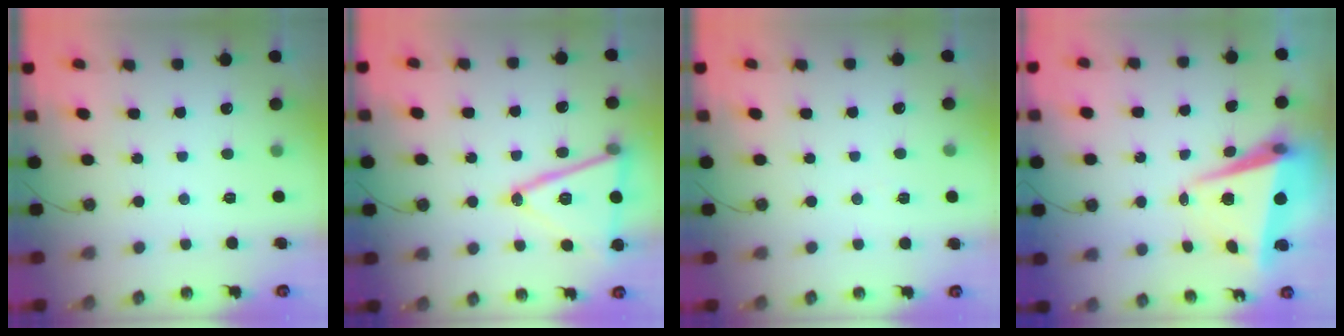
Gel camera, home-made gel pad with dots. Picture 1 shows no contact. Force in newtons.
{"total": 18.1, "press": 17.8, "slide": 3.4}
{"total": 3.1, "press": 2.4, "slide": 2.0}
{"total": 7.3, "press": 7.1, "slide": 1.8}